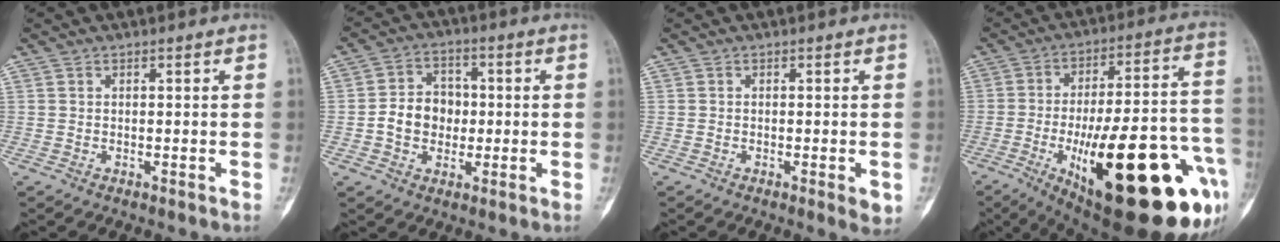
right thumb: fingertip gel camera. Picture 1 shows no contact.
{"total": 8.3, "force": [-0.7, 6.8, 4.7], "torque": [-0.049, 0.020, -0.019]}
{"total": 2.7, "force": [-0.8, 0.7, 2.5], "torque": [-0.029, -0.005, -0.008]}
{"total": 35.9, "force": [-12.5, 11.8, 31.5], "torque": [-0.386, 0.028, -0.170]}